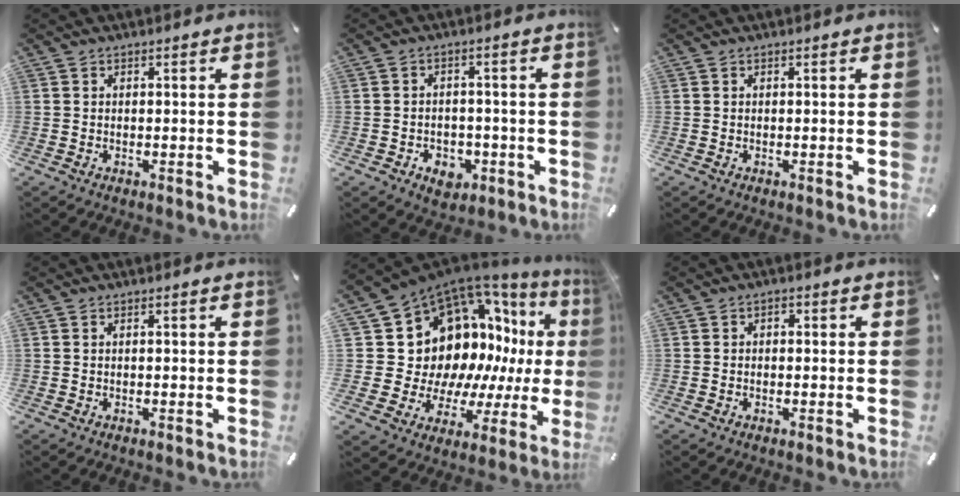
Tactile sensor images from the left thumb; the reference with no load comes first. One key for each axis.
{"total": 5.3, "fx": -2.3, "fy": 4.2, "fz": 2.2, "tx": -0.033, "ty": 0.008, "tz": -0.041}
{"total": 0.0}
{"total": 0.0}
{"total": 20.0, "fx": 6.4, "fy": 15.5, "fz": 10.8, "tx": -0.179, "ty": -0.090, "tz": 0.158}
{"total": 1.1, "fx": -0.6, "fy": 0.8, "fz": 0.5, "tx": -0.010, "ty": 0.004, "tz": -0.013}